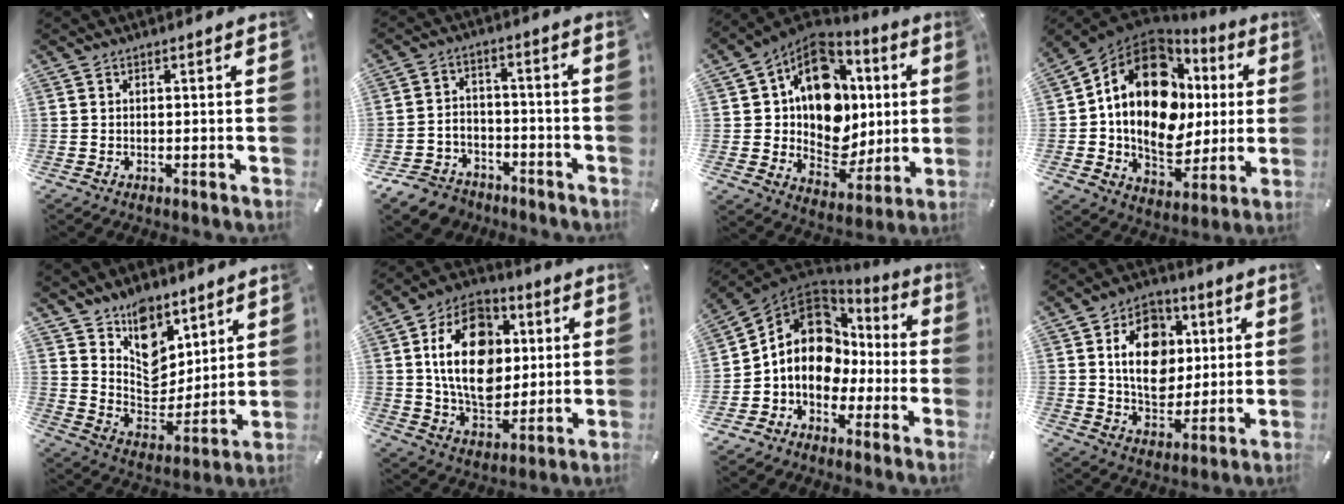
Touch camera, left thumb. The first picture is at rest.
{"total": 7.7, "force": [-5.7, 4.9, 1.7], "torque": [-0.035, 0.031, -0.108]}
{"total": 16.2, "force": [4.2, 12.7, 9.2], "torque": [-0.146, -0.030, 0.083]}
{"total": 20.0, "force": [3.9, 15.0, 12.6], "torque": [-0.210, -0.021, 0.071]}
{"total": 11.6, "force": [8.0, 7.5, 3.9], "torque": [-0.066, -0.068, 0.155]}
{"total": 19.5, "force": [2.7, 14.3, 13.0], "torque": [-0.235, 0.007, 0.049]}
{"total": 13.9, "force": [0.1, 11.6, 7.7], "torque": [-0.151, 0.002, 0.003]}
{"total": 14.0, "force": [3.0, 11.1, 8.0], "torque": [-0.110, 0.007, 0.057]}